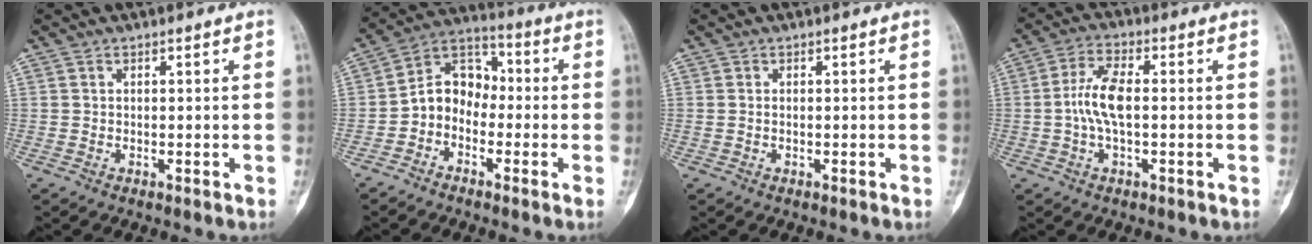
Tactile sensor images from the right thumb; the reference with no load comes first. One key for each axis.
{"total": 8.6, "fx": -2.3, "fy": 6.8, "fz": 4.8, "tx": -0.057, "ty": 0.048, "tz": -0.058}
{"total": 0.0}
{"total": 7.4, "fx": -0.3, "fy": 3.0, "fz": 6.7, "tx": -0.148, "ty": 0.016, "tz": -0.012}